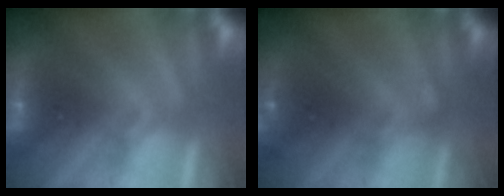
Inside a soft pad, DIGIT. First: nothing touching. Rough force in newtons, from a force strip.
{"total": 2.5}